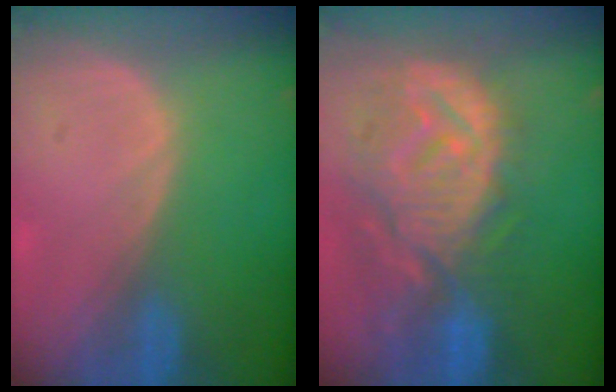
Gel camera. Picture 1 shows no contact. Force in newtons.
{"total": 12.6, "press": 11.1, "slide": 5.8}